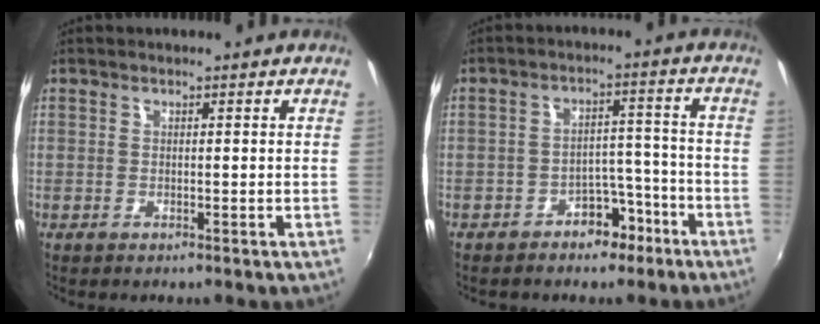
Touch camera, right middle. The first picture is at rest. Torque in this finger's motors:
{"motor_torque": [1.09, -1.05, 0.10, 0.02]}